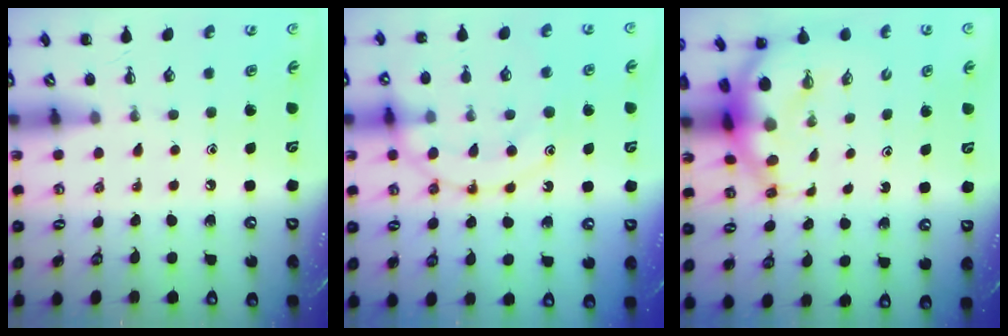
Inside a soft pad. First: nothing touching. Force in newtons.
{"total": 13.5, "press": 13.4, "slide": 0.9}
{"total": 5.7, "press": 5.5, "slide": 1.6}